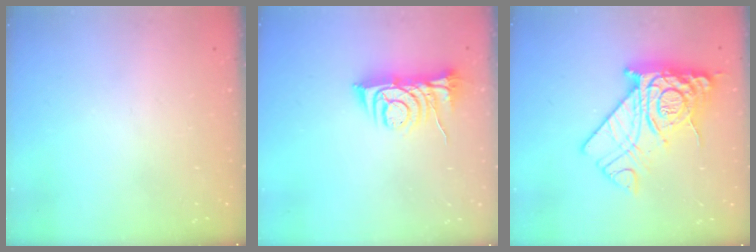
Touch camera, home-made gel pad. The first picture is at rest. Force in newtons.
{"total": 8.0, "press": 8.0, "slide": 0.9}
{"total": 21.4, "press": 21.3, "slide": 2.0}